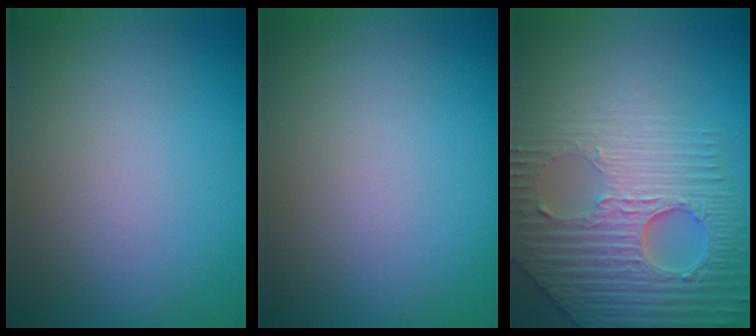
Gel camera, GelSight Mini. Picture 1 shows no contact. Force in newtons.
{"total": 0.0}
{"total": 7.2, "press": 5.7, "slide": 4.5}